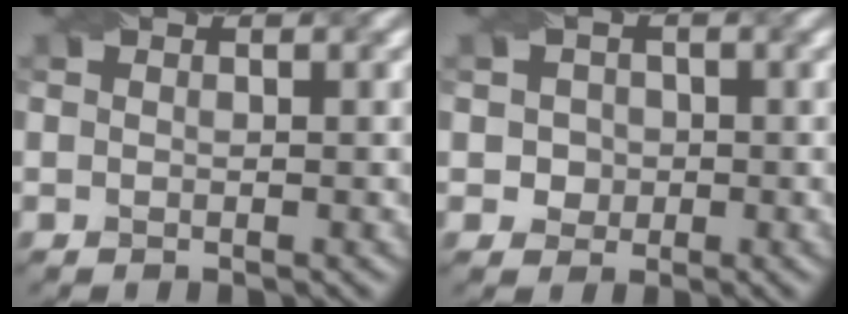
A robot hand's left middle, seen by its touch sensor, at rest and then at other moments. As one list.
[{"total": 1.9, "force": [0.2, 1.8, 0.6], "torque": [0.000, 0.004, 0.013]}]